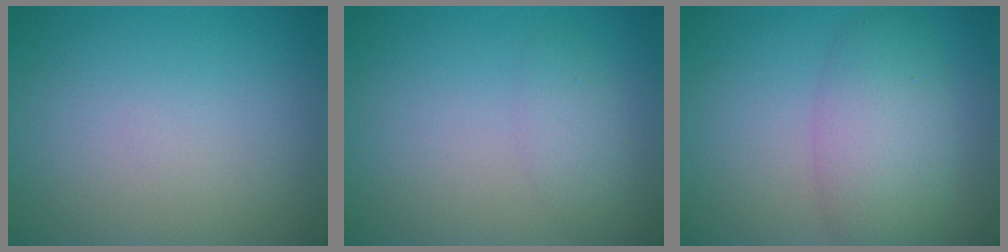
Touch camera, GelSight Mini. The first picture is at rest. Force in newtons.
{"total": 1.8, "press": 1.8, "slide": 0.0}
{"total": 5.2, "press": 5.2, "slide": 0.1}